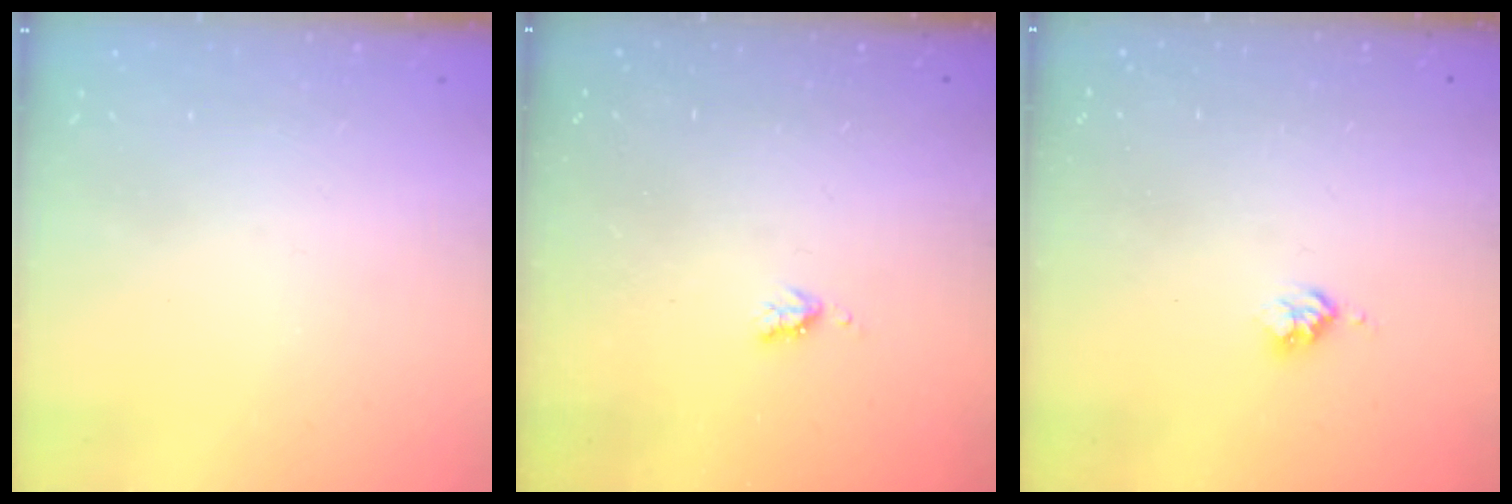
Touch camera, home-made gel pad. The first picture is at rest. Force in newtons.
{"total": 3.3, "press": 3.3, "slide": 0.6}
{"total": 2.5, "press": 2.5, "slide": 0.3}